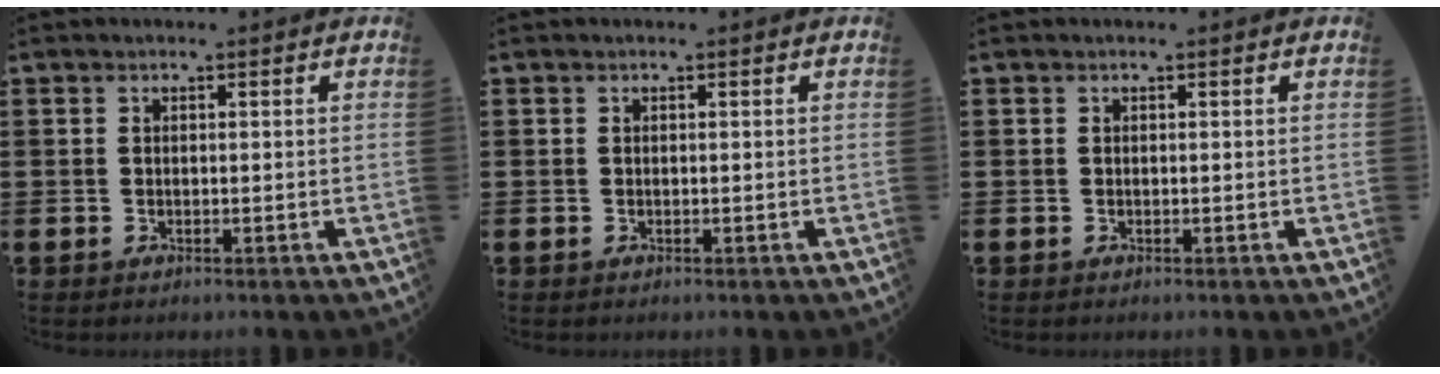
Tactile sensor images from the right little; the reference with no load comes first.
{"total": 0.0}
{"total": 0.0}